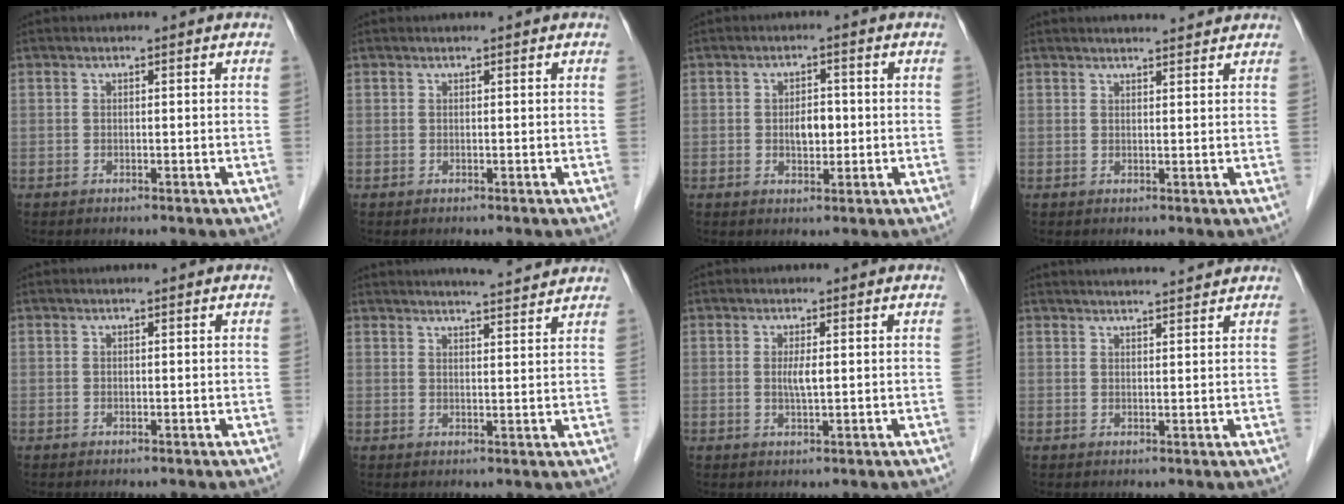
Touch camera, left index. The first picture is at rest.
{"total": 0.5, "force": [0.5, 0.0, 0.2], "torque": [0.000, 0.006, 0.008]}
{"total": 3.2, "force": [-0.2, 1.8, 2.7], "torque": [-0.043, 0.003, 0.000]}
{"total": 5.6, "force": [5.3, 0.5, 1.6], "torque": [-0.021, 0.018, 0.061]}
{"total": 0.0}
{"total": 9.0, "force": [8.5, 0.3, 3.2], "torque": [-0.051, 0.013, 0.107]}
{"total": 1.9, "force": [0.3, 0.1, 1.9], "torque": [-0.041, -0.002, 0.005]}
{"total": 8.6, "force": [8.2, 0.3, 2.8], "torque": [-0.041, 0.023, 0.104]}